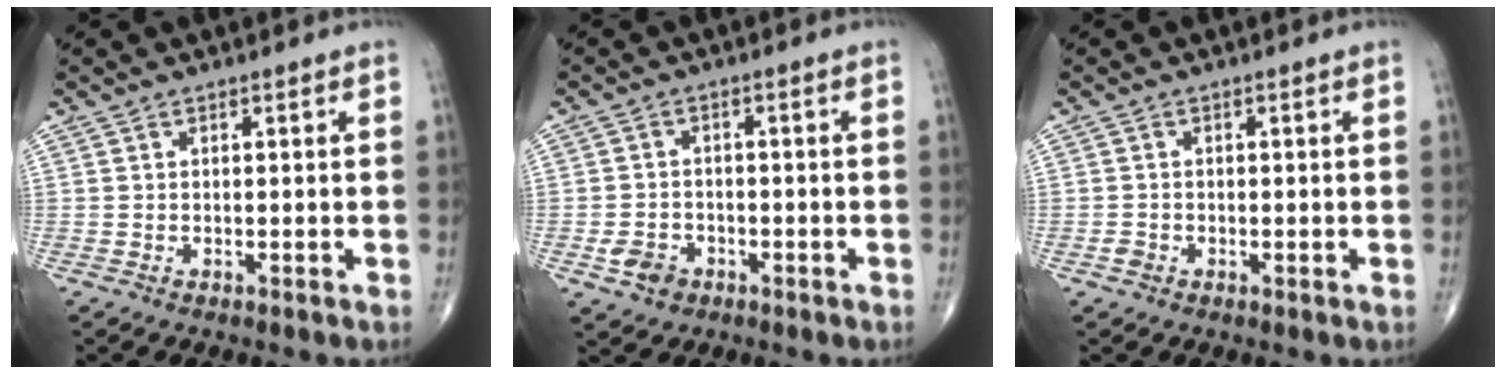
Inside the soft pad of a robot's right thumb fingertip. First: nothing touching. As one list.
[{"total": 4.5, "force": [-2.0, 3.5, 2.0], "torque": [-0.030, 0.011, -0.029]}, {"total": 1.3, "force": [-0.5, 1.0, 0.5], "torque": [-0.010, 0.003, -0.011]}]